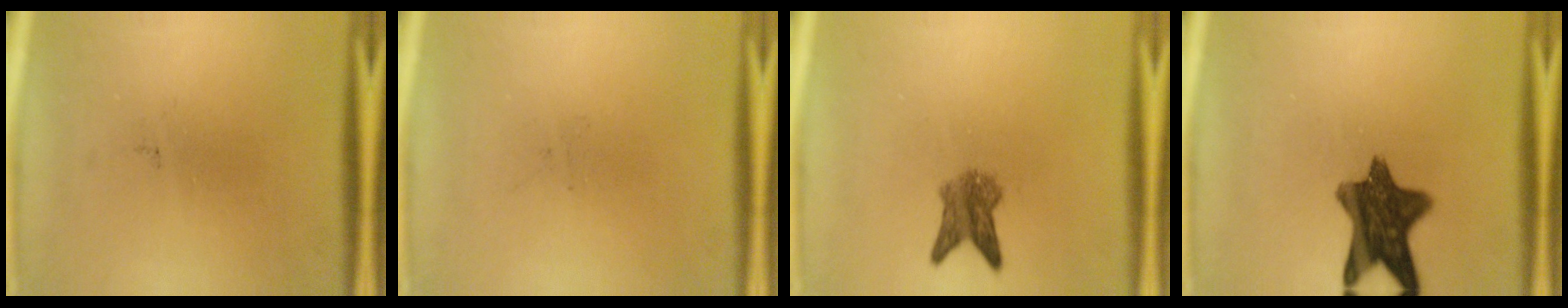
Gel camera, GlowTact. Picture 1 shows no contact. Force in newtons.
{"total": 0.0}
{"total": 4.0}
{"total": 11.2}